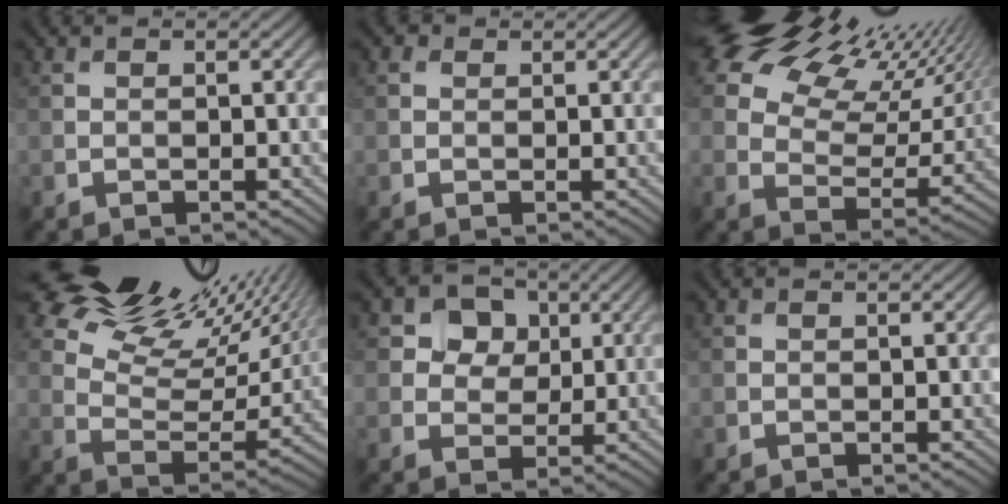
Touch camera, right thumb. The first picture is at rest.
{"total": 0.5, "force": [0.2, 0.5, 0.1], "torque": [-0.002, 0.002, 0.001]}
{"total": 18.7, "force": [13.0, 7.0, 11.6], "torque": [-0.221, 0.049, 0.180]}
{"total": 18.4, "force": [13.3, 6.8, 10.8], "torque": [-0.212, 0.041, 0.197]}
{"total": 6.0, "force": [2.4, 4.8, 2.6], "torque": [-0.075, 0.002, 0.041]}
{"total": 0.0}